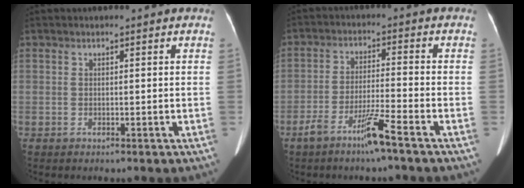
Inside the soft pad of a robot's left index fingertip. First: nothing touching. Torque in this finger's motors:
{"motor_torque": [0.67, 0.61, 0.41, 0.10]}